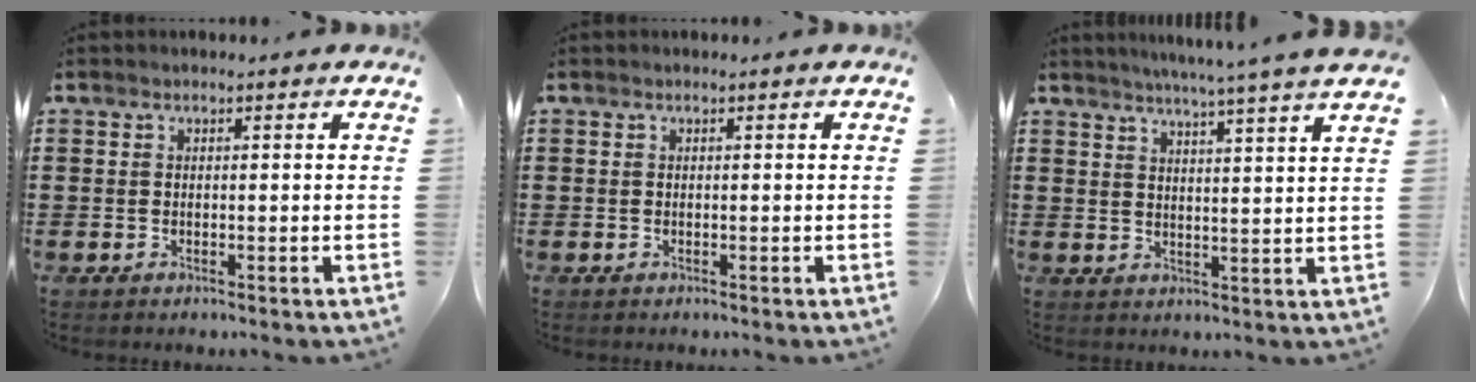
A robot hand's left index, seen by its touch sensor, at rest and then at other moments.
{"total": 0.0}
{"total": 4.5, "force": [3.9, -1.3, 1.7], "torque": [-0.045, -0.026, 0.064]}